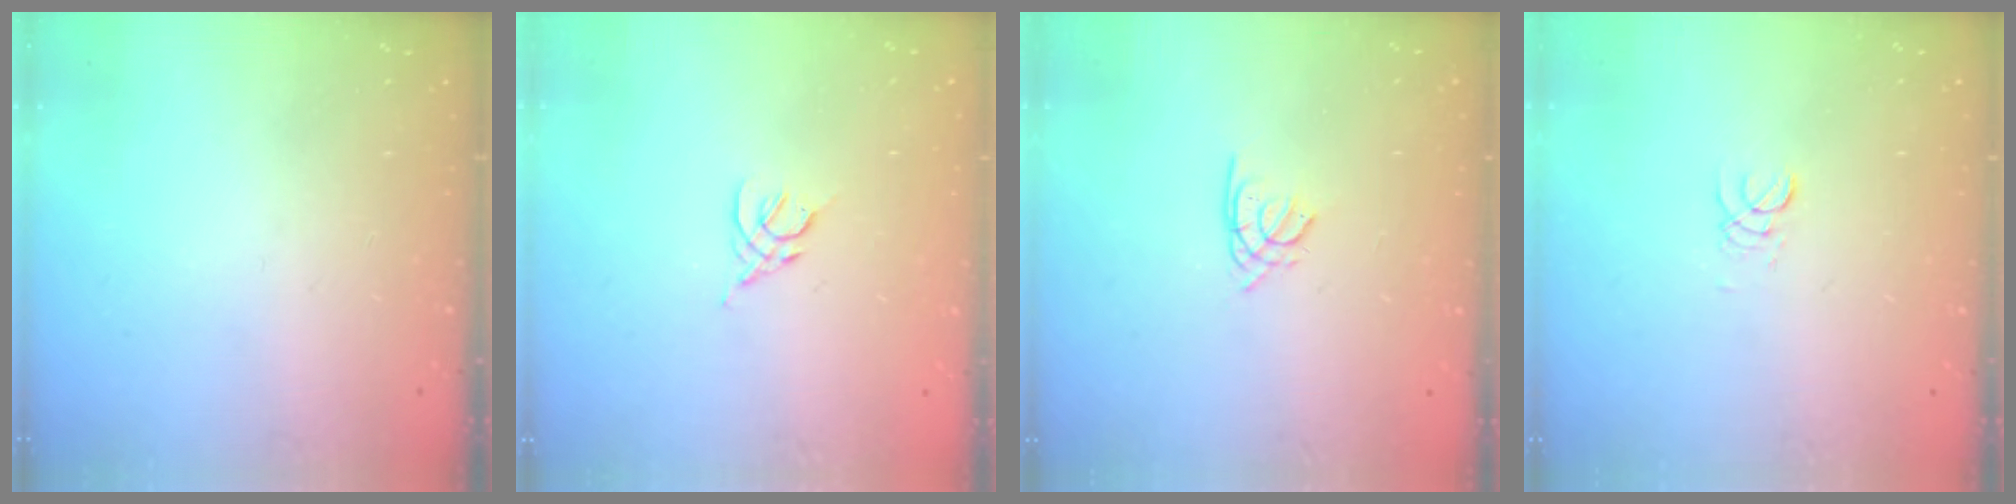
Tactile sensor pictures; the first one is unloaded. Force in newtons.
{"total": 2.5, "press": 2.4, "slide": 0.7}
{"total": 1.4, "press": 1.4, "slide": 0.4}
{"total": 2.0, "press": 2.0, "slide": 0.2}